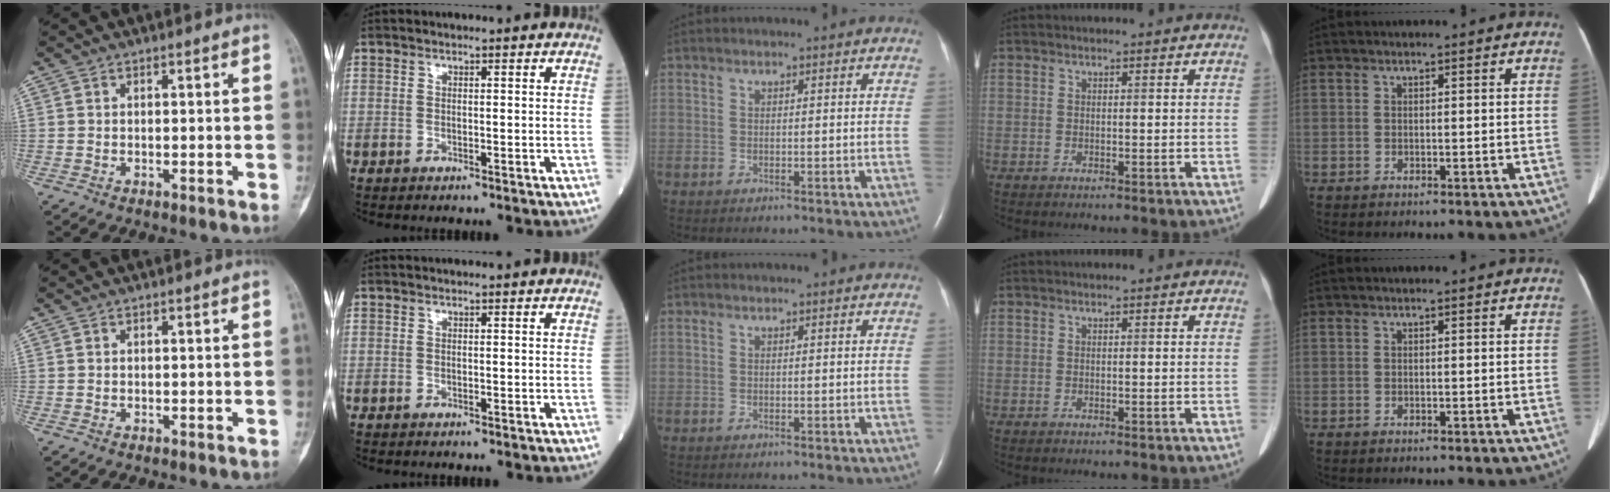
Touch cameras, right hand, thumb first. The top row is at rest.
{}